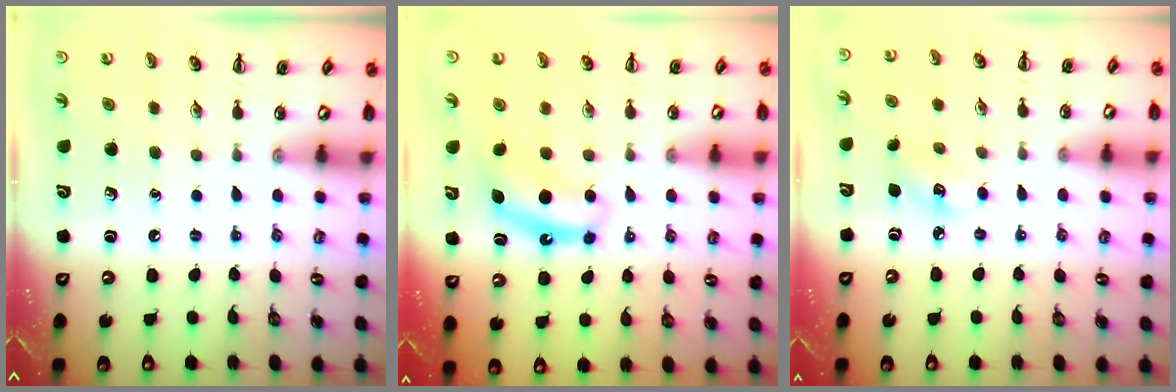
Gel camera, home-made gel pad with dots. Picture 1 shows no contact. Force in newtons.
{"total": 6.4, "press": 6.4, "slide": 1.0}
{"total": 3.7, "press": 3.6, "slide": 0.8}